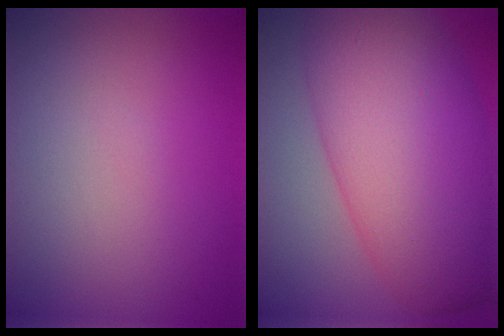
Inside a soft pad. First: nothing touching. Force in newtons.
{"total": 12.1, "press": 12.1, "slide": 0.2}